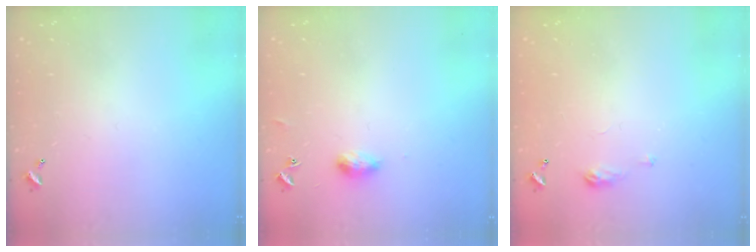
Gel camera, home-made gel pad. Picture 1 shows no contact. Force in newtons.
{"total": 3.8, "press": 3.8, "slide": 0.6}
{"total": 4.3, "press": 4.2, "slide": 0.5}